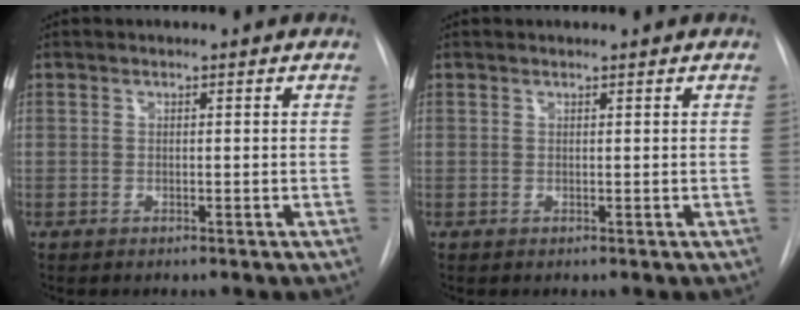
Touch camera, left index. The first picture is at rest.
{"total": 0.6, "force": [0.6, -0.1, 0.1], "torque": [-0.005, 0.008, 0.014]}